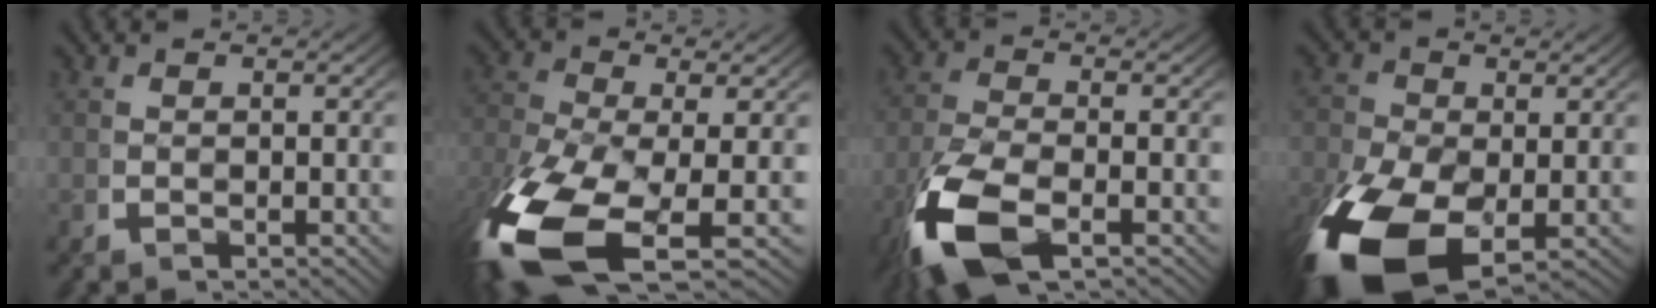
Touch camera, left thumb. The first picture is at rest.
{"total": 12.8, "force": [-4.8, 6.9, 9.7], "torque": [-0.232, -0.059, -0.054]}
{"total": 8.3, "force": [-3.1, 4.5, 6.3], "torque": [-0.145, -0.021, -0.043]}
{"total": 11.0, "force": [-4.2, 6.5, 7.8], "torque": [-0.163, -0.058, -0.048]}